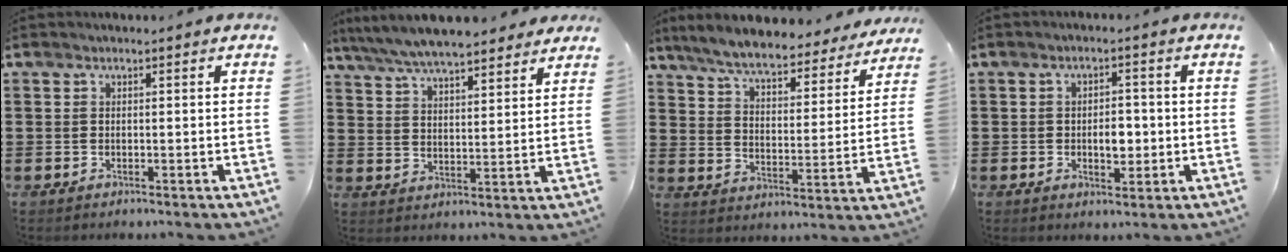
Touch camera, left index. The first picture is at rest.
{"total": 7.1, "force": [6.6, 1.0, 2.3], "torque": [-0.071, -0.022, 0.119]}
{"total": 7.1, "force": [6.6, 0.6, 2.6], "torque": [-0.081, -0.039, 0.113]}
{"total": 4.0, "force": [-0.5, 2.2, 3.3], "torque": [-0.049, -0.003, -0.015]}